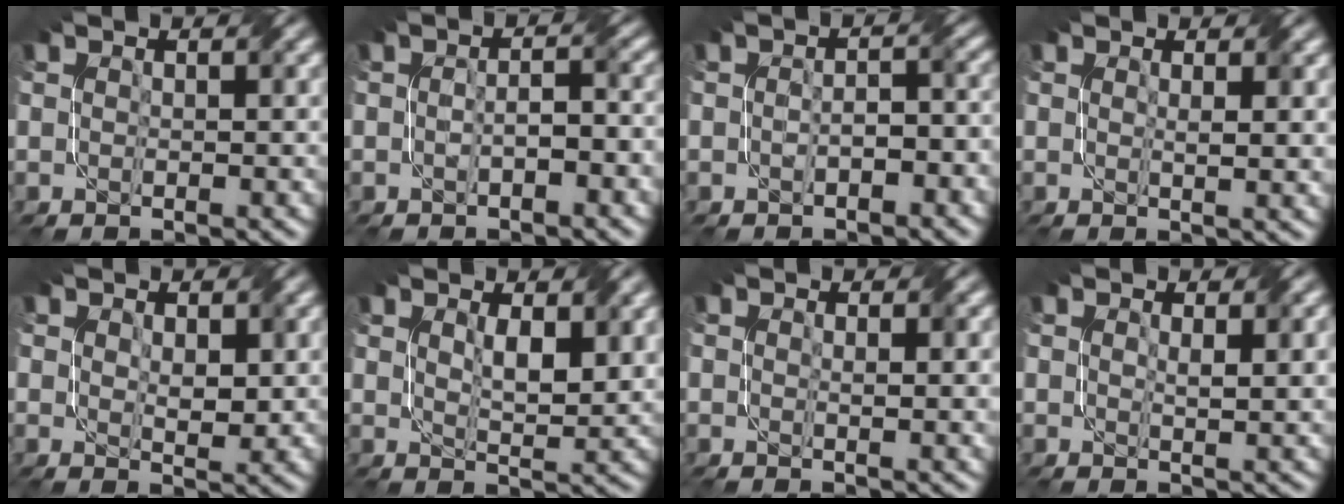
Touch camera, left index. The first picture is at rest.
{"total": 2.3, "force": [-0.9, 0.8, 2.0], "torque": [-0.038, 0.003, -0.015]}
{"total": 2.4, "force": [-1.0, 1.1, 1.8], "torque": [-0.032, 0.004, -0.015]}
{"total": 1.8, "force": [0.7, 0.3, 1.7], "torque": [-0.022, -0.001, 0.011]}
{"total": 2.8, "force": [1.0, 1.5, 2.1], "torque": [-0.044, -0.008, 0.022]}
{"total": 3.6, "force": [1.6, 1.2, 3.0], "torque": [-0.062, -0.006, 0.034]}
{"total": 1.7, "force": [0.7, 0.3, 1.6], "torque": [-0.018, 0.000, 0.011]}
{"total": 1.7, "force": [0.9, 0.3, 1.4], "torque": [-0.023, -0.003, 0.019]}